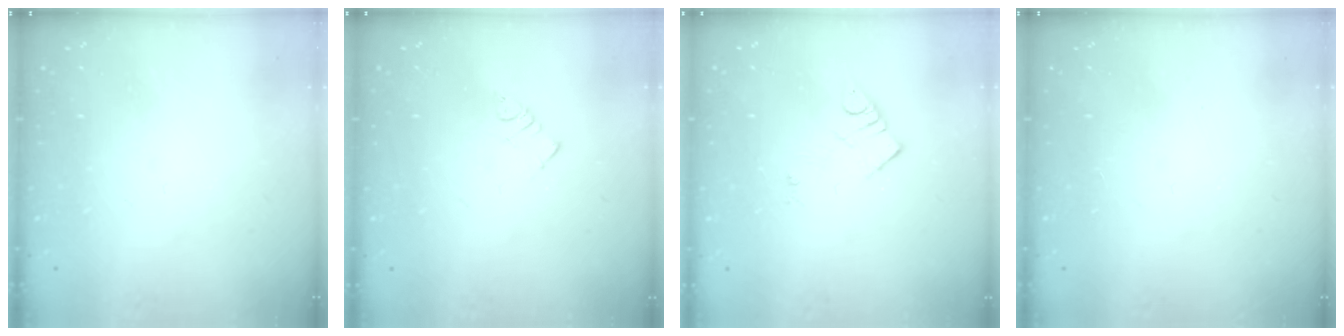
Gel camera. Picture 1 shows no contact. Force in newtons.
{"total": 2.5, "press": 2.5, "slide": 0.1}
{"total": 4.2, "press": 4.1, "slide": 0.6}
{"total": 2.8, "press": 2.8, "slide": 0.4}